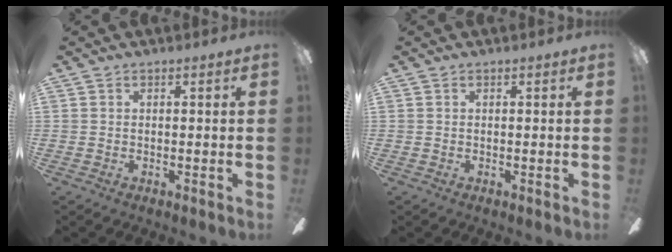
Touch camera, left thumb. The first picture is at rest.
{"total": 0.0}